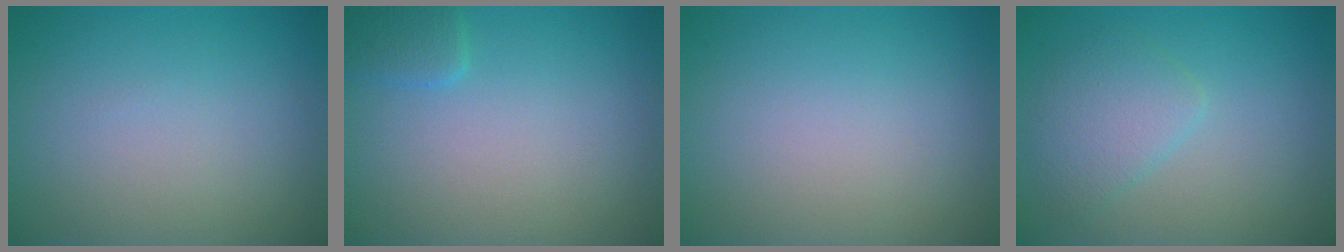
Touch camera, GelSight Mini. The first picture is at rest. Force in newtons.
{"total": 1.4, "press": 1.4, "slide": 0.1}
{"total": 0.0}
{"total": 2.9, "press": 2.9, "slide": 0.0}